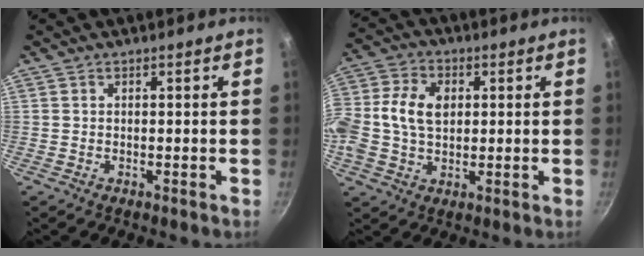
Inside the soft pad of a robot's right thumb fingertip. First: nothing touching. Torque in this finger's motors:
{"motor_torque": [2.52, 2.48, 1.30, -0.96, 0.61]}